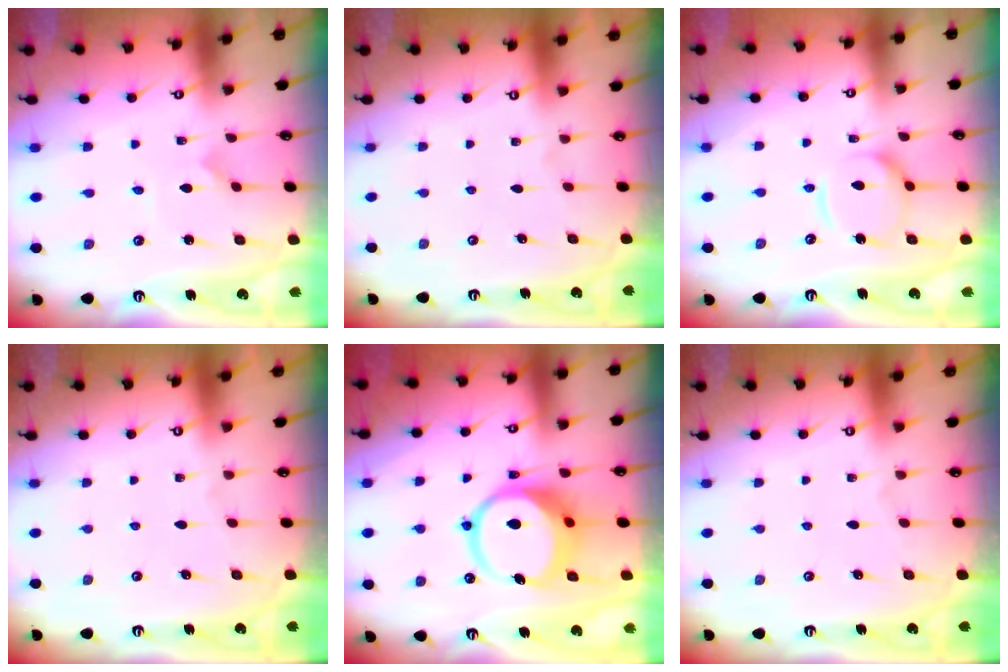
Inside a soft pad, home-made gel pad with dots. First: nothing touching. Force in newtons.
{"total": 0.0}
{"total": 11.7, "press": 11.7, "slide": 1.0}
{"total": 0.0}
{"total": 12.5, "press": 12.4, "slide": 1.6}
{"total": 0.0}